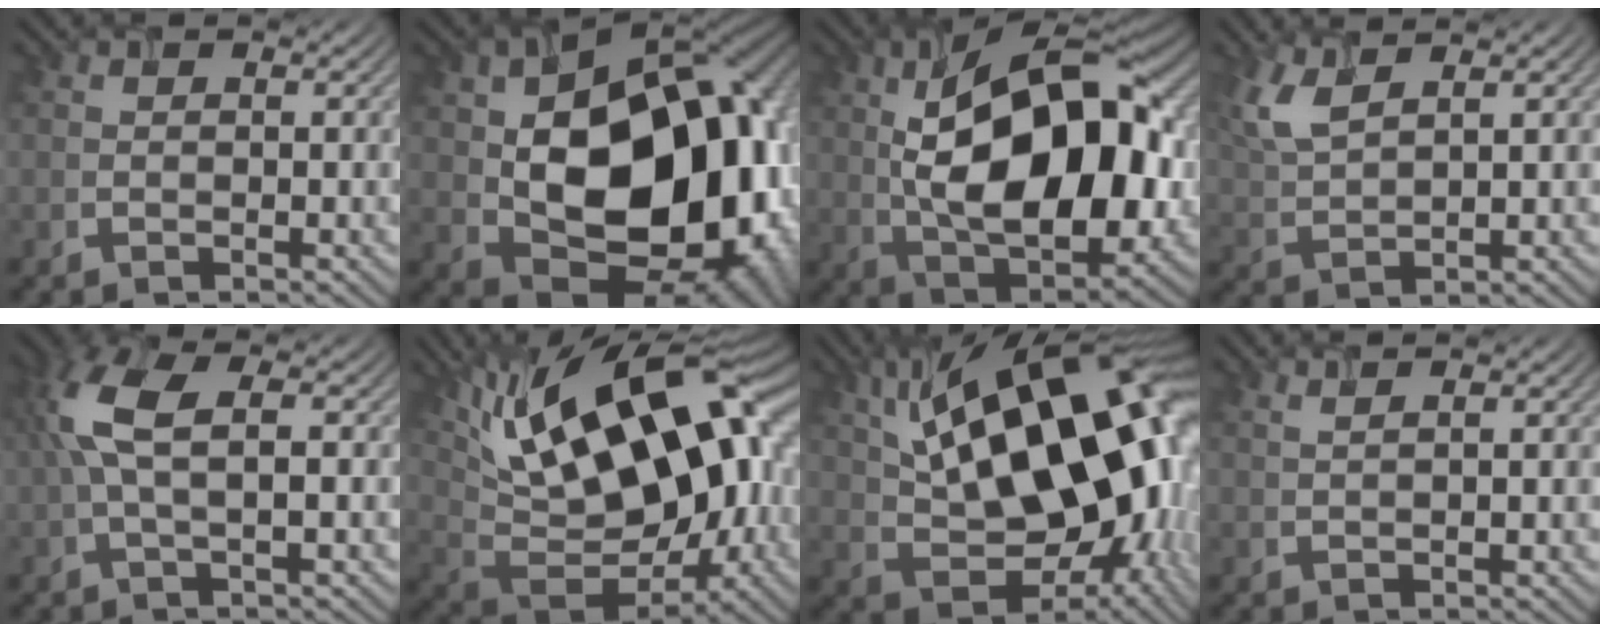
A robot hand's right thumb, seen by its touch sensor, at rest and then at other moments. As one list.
[{"total": 23.1, "force": [0.2, 15.8, 16.9], "torque": [-0.256, -0.046, 0.038]}, {"total": 18.7, "force": [2.2, 9.9, 15.7], "torque": [-0.263, 0.012, 0.023]}, {"total": 5.6, "force": [3.3, 2.0, 4.0], "torque": [-0.110, 0.005, 0.073]}, {"total": 7.4, "force": [0.8, 2.9, 6.8], "torque": [-0.163, 0.016, 0.008]}, {"total": 20.4, "force": [6.9, 10.1, 16.4], "torque": [-0.287, 0.042, 0.120]}, {"total": 20.1, "force": [5.3, 10.5, 16.3], "torque": [-0.280, 0.025, 0.085]}, {"total": 2.2, "force": [1.6, 0.5, 1.4], "torque": [-0.020, 0.004, 0.019]}]